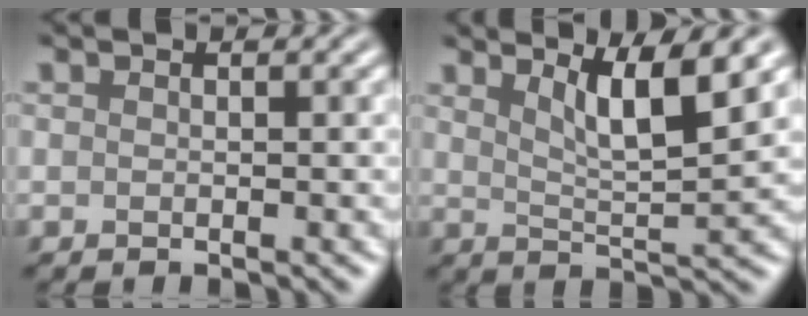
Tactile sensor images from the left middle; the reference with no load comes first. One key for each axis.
{"total": 5.0, "fx": 2.9, "fy": 0.9, "fz": 4.0, "tx": -0.060, "ty": -0.005, "tz": 0.049}